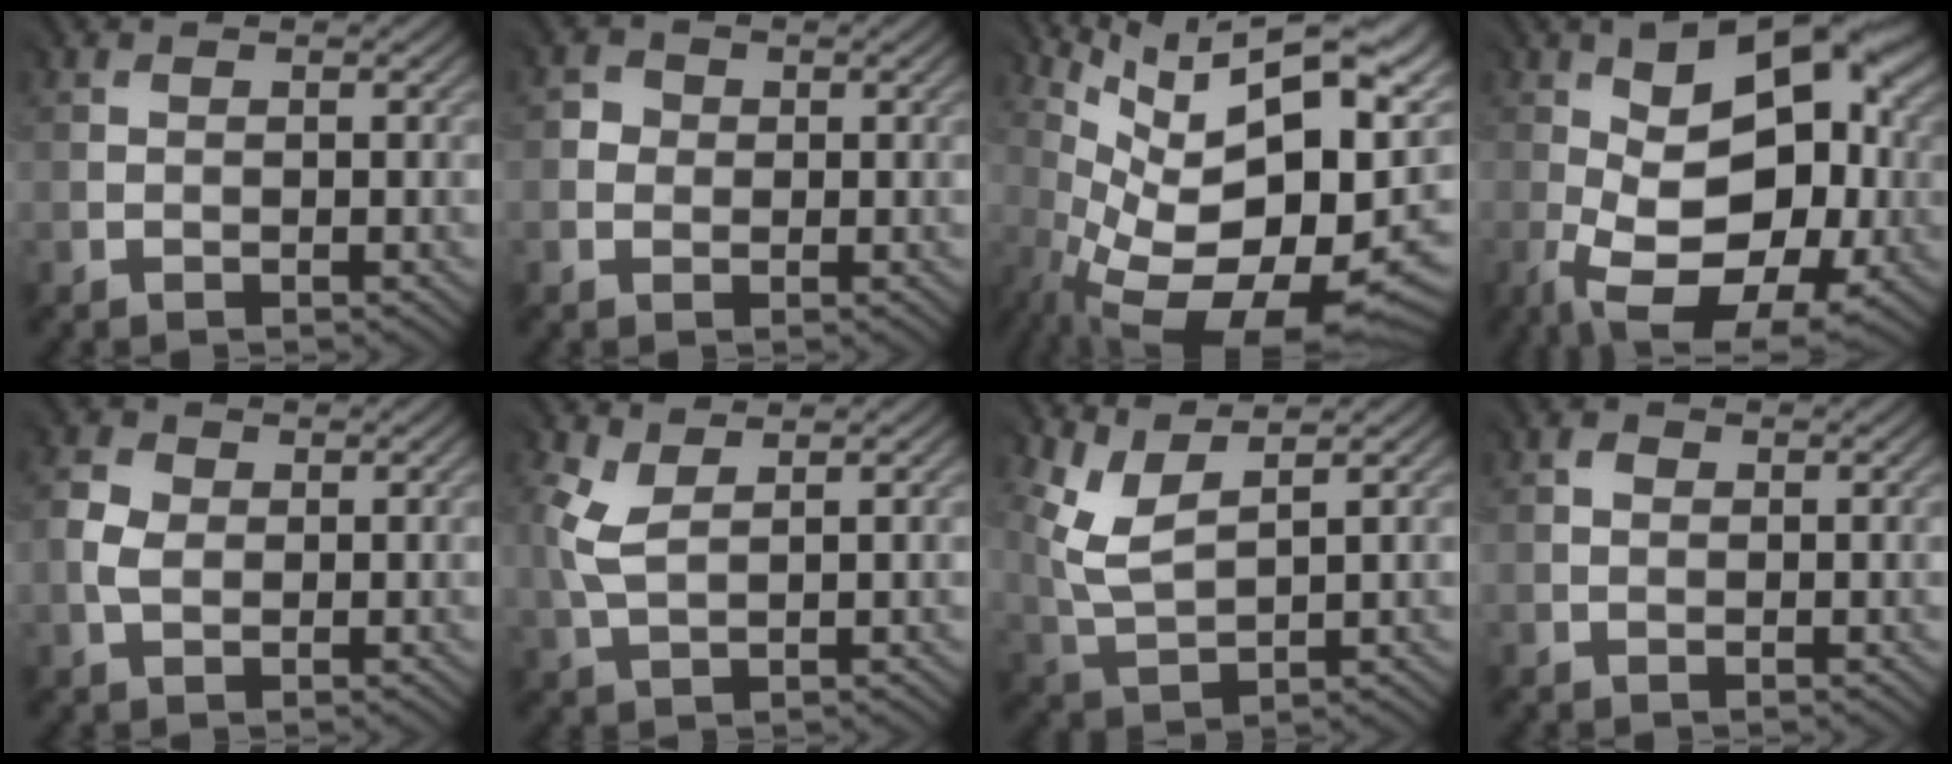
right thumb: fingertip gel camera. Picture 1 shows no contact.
{"total": 1.4, "force": [-0.4, 1.4, -0.2], "torque": [0.007, 0.000, -0.010]}
{"total": 16.8, "force": [2.3, 7.2, 15.1], "torque": [-0.237, -0.014, 0.061]}
{"total": 16.9, "force": [-1.9, 9.7, 13.7], "torque": [-0.215, -0.027, -0.013]}
{"total": 2.0, "force": [-0.2, 1.7, 1.0], "torque": [-0.027, 0.002, -0.004]}
{"total": 2.6, "force": [1.4, 1.1, 1.9], "torque": [-0.065, 0.004, 0.034]}
{"total": 4.8, "force": [3.4, 1.5, 3.0], "torque": [-0.084, 0.001, 0.080]}
{"total": 0.8, "force": [0.3, 0.7, 0.1], "torque": [0.003, 0.001, 0.003]}